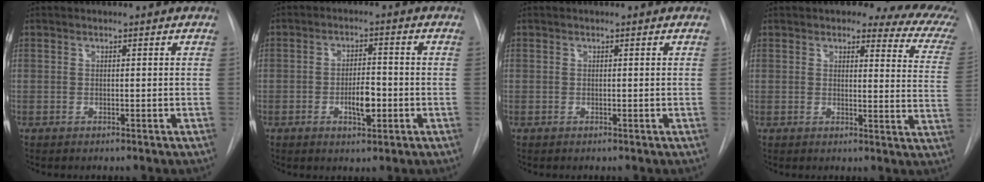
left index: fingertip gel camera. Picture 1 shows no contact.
{"total": 4.8, "force": [-1.5, 1.7, 4.3], "torque": [-0.070, 0.001, -0.021]}
{"total": 0.0}
{"total": 12.1, "force": [8.7, 3.9, 7.4], "torque": [-0.066, -0.013, 0.070]}